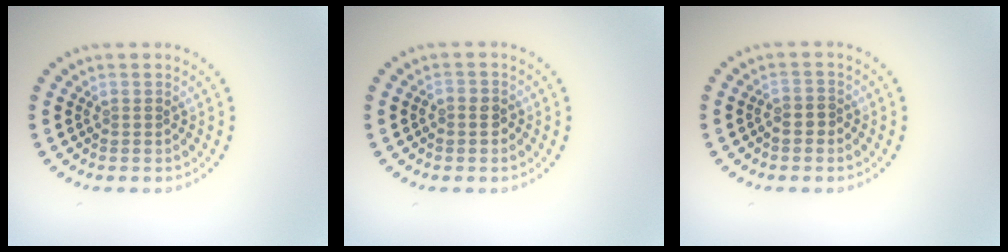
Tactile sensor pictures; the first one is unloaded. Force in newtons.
{"total": 1.0, "press": 0.9, "slide": 0.4}
{"total": 1.1, "press": 0.9, "slide": 0.6}